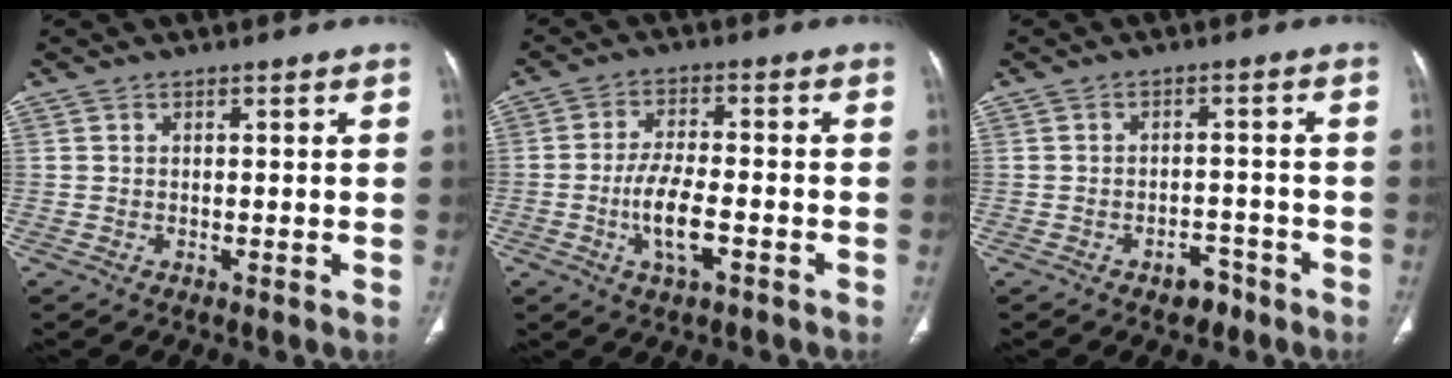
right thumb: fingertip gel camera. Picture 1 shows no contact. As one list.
[{"total": 7.7, "force": [-2.7, 2.9, 6.6], "torque": [-0.127, 0.013, -0.048]}, {"total": 3.9, "force": [-2.6, 2.4, 1.6], "torque": [-0.010, 0.023, -0.031]}]